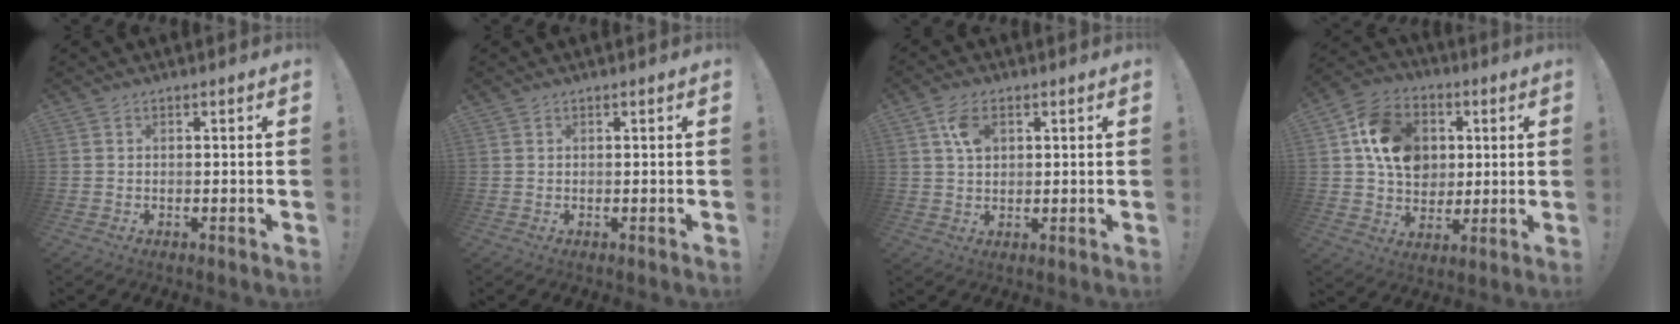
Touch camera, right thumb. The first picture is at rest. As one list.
[{"total": 0.0}, {"total": 6.0, "force": [2.3, 3.8, 4.1], "torque": [-0.065, -0.003, 0.042]}, {"total": 16.3, "force": [3.5, 13.3, 8.7], "torque": [-0.127, -0.002, 0.075]}]